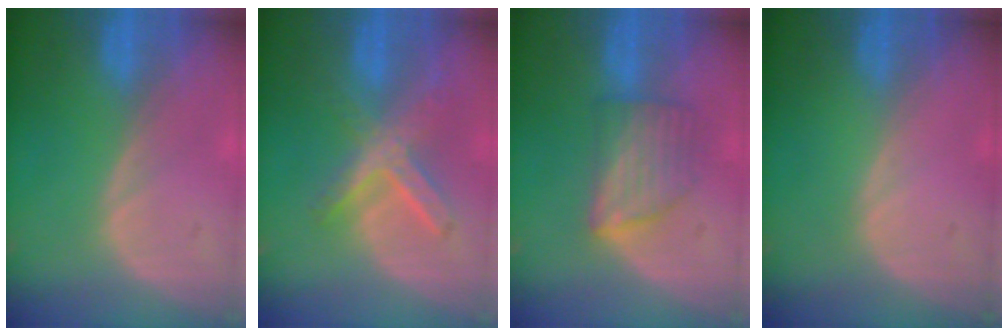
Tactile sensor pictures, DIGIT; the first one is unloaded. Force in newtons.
{"total": 7.2, "press": 6.4, "slide": 3.5}
{"total": 6.1, "press": 5.9, "slide": 1.3}
{"total": 0.0}